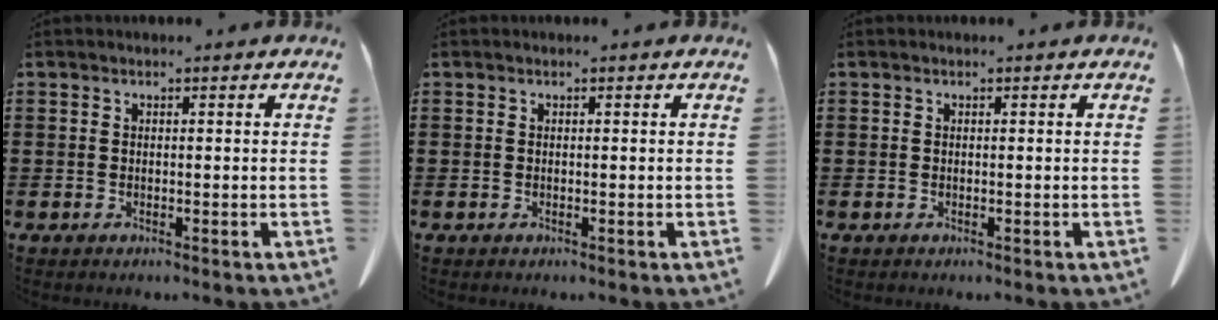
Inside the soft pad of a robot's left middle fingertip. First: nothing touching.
{"total": 0.0}
{"total": 0.0}